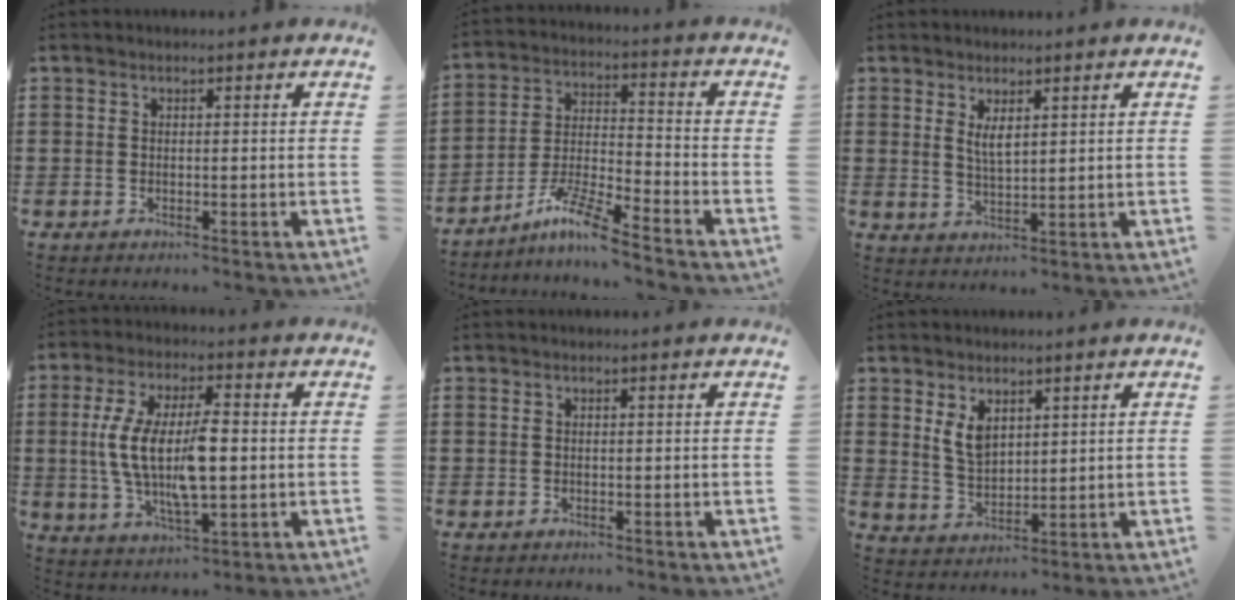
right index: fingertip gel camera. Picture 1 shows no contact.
{"total": 8.7, "force": [-7.1, 0.3, 5.0], "torque": [-0.106, -0.003, -0.139]}
{"total": 2.8, "force": [1.4, 1.0, 2.2], "torque": [-0.046, 0.002, 0.026]}
{"total": 11.7, "force": [-0.2, 4.3, 10.8], "torque": [-0.234, -0.008, -0.009]}
{"total": 0.0}
{"total": 4.5, "force": [2.3, 2.6, 2.8], "torque": [-0.063, 0.007, 0.042]}